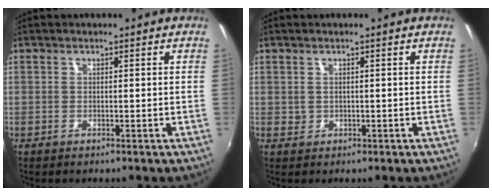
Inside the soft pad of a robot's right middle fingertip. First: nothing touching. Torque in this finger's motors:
{"motor_torque": [0.13, -0.11, 0.07, 0.00]}